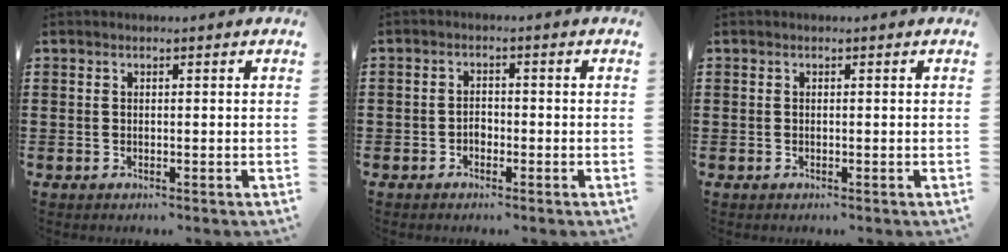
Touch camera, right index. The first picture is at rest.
{"total": 1.5, "force": [-1.0, 0.8, 0.7], "torque": [-0.016, -0.001, -0.020]}
{"total": 0.0}